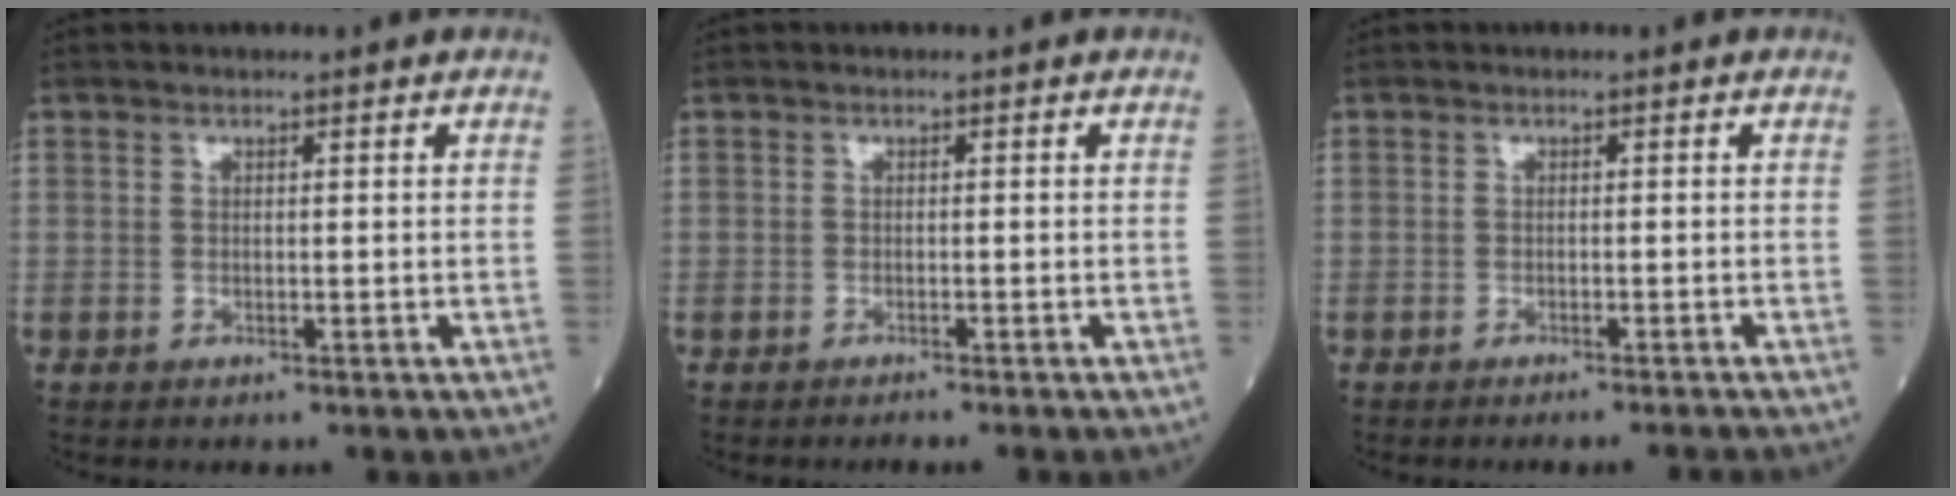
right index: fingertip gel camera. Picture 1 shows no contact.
{"total": 2.0, "force": [-1.8, -0.3, 0.9], "torque": [-0.010, 0.002, -0.022]}
{"total": 3.7, "force": [-3.5, -0.6, 1.1], "torque": [-0.007, -0.006, -0.046]}